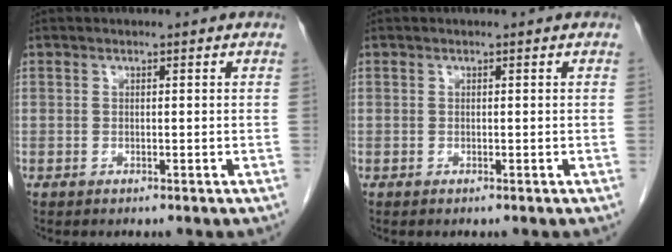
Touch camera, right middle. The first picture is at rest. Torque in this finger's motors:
{"motor_torque": [0.42, -0.47, -0.01, 0.01]}